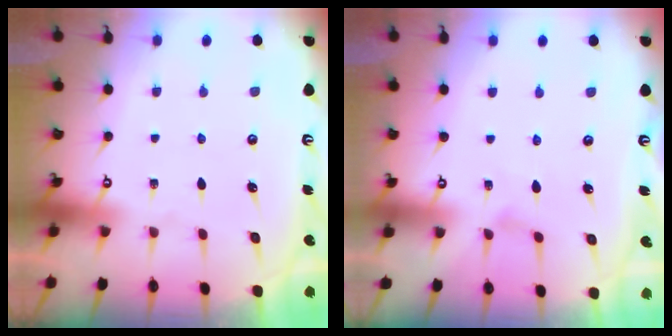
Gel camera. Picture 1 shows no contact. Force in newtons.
{"total": 1.0, "press": 0.9, "slide": 0.3}